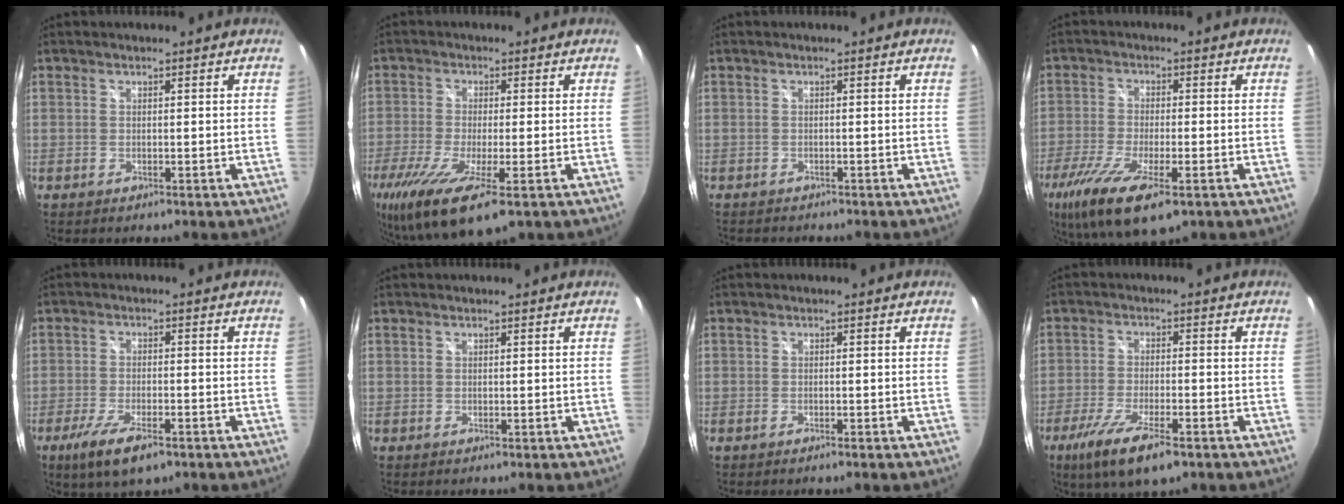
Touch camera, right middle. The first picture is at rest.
{"total": 16.2, "force": [-8.8, 3.7, 13.0], "torque": [-0.269, -0.074, -0.151]}
{"total": 2.6, "force": [-2.4, 0.6, 0.7], "torque": [-0.016, -0.014, -0.037]}
{"total": 15.0, "force": [-8.6, 4.6, 11.5], "torque": [-0.239, -0.060, -0.151]}
{"total": 8.7, "force": [-5.5, 2.5, 6.3], "torque": [-0.146, -0.030, -0.098]}
{"total": 0.0}
{"total": 1.0, "force": [-0.9, 0.1, 0.5], "torque": [-0.011, -0.001, -0.016]}
{"total": 11.3, "force": [-7.0, 2.8, 8.3], "torque": [-0.182, -0.039, -0.126]}